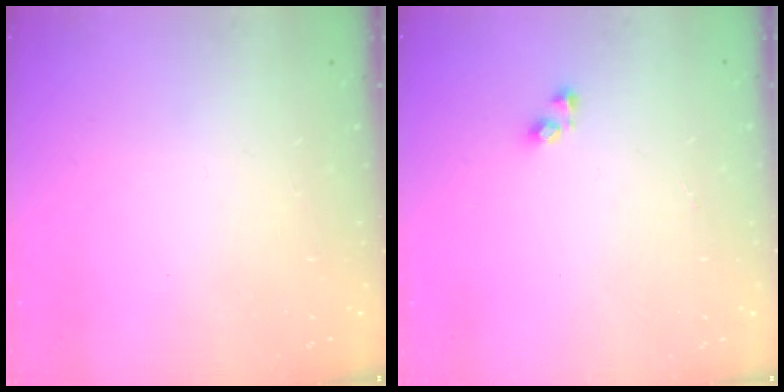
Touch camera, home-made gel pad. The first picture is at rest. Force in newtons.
{"total": 3.4, "press": 3.4, "slide": 0.3}